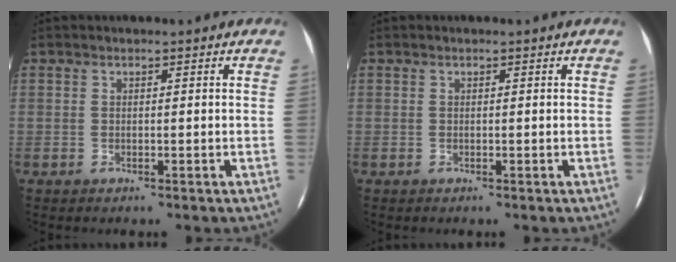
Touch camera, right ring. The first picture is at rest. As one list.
[{"total": 0.0}]